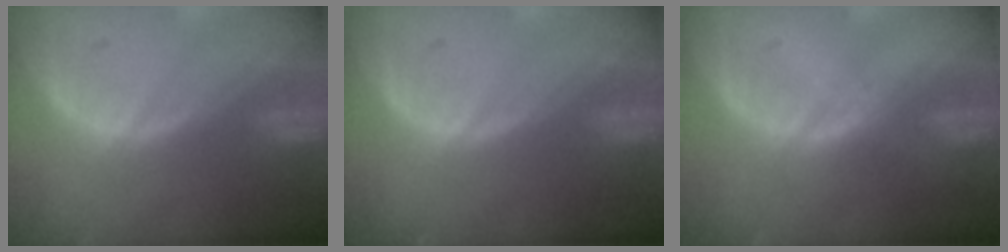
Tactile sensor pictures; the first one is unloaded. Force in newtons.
{"total": 0.0}
{"total": 1.1, "press": 1.1, "slide": 0.1}